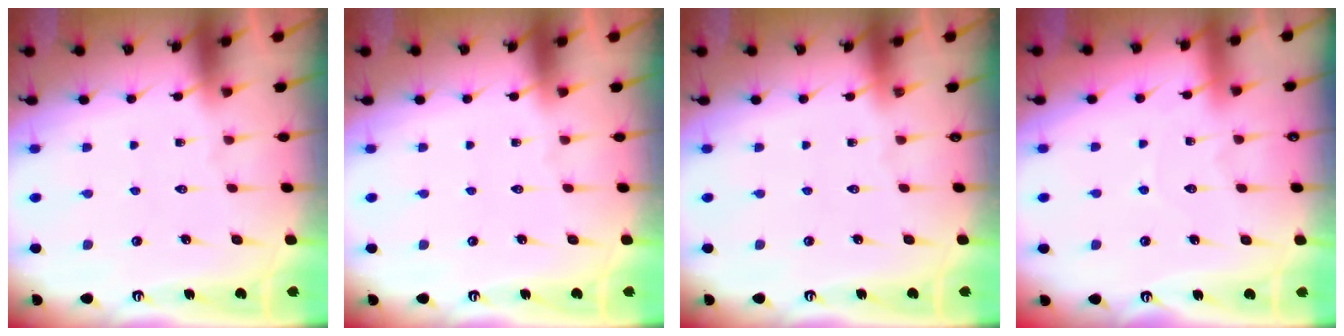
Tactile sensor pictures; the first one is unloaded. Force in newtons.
{"total": 0.0}
{"total": 0.0}
{"total": 3.5, "press": 3.5, "slide": 0.3}